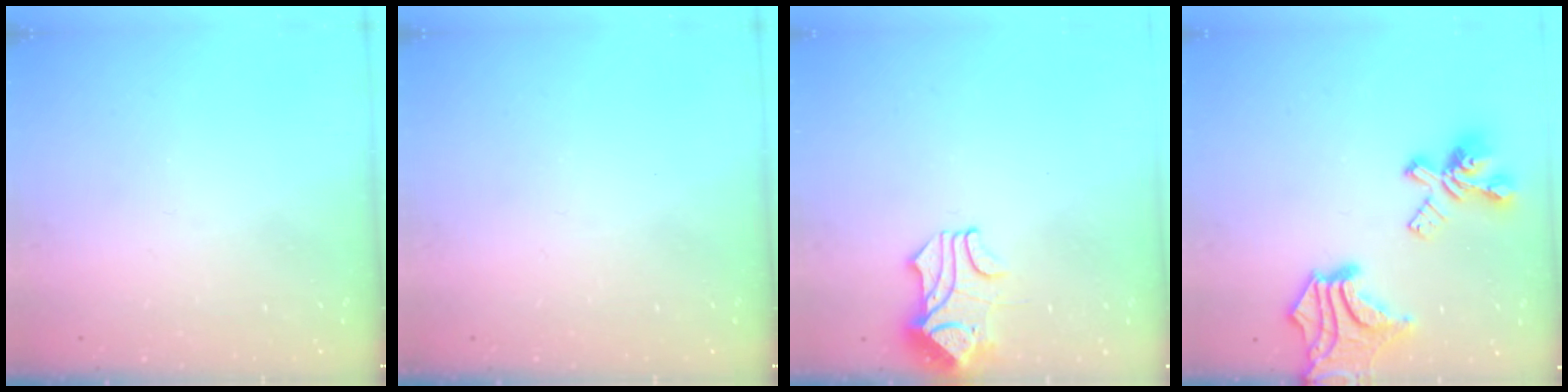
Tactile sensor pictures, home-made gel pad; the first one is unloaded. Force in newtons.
{"total": 0.0}
{"total": 1.8, "press": 1.3, "slide": 1.1}
{"total": 12.1, "press": 11.7, "slide": 3.3}